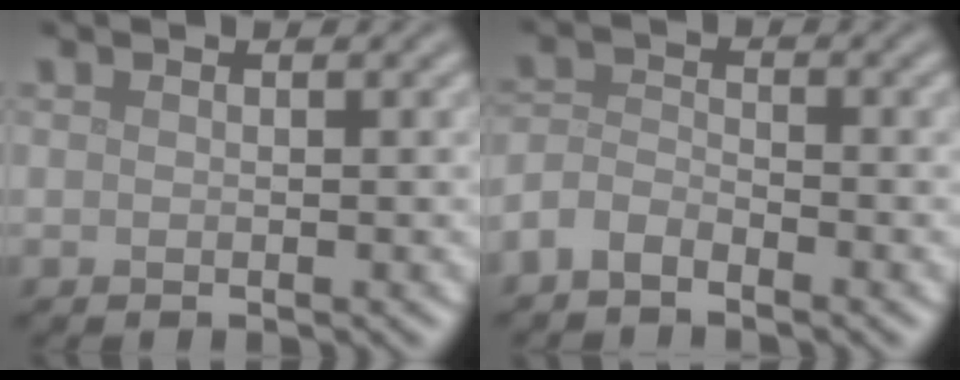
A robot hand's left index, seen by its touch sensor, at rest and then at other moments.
{"total": 2.6, "force": [-2.0, 1.1, 1.2], "torque": [-0.025, 0.005, -0.051]}